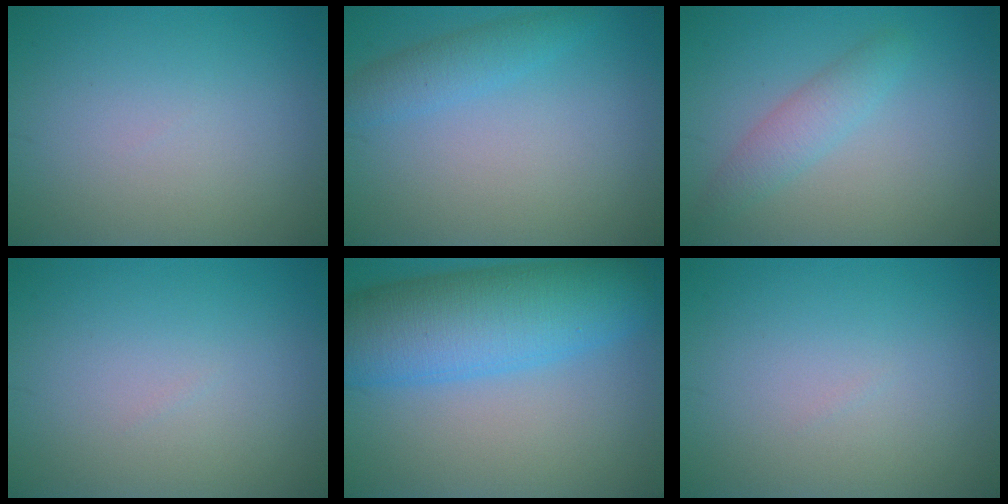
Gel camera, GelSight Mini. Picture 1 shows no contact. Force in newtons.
{"total": 2.2, "press": 2.2, "slide": 0.2}
{"total": 2.3, "press": 2.3, "slide": 0.1}
{"total": 0.0}
{"total": 10.4, "press": 10.4, "slide": 0.3}
{"total": 0.0}